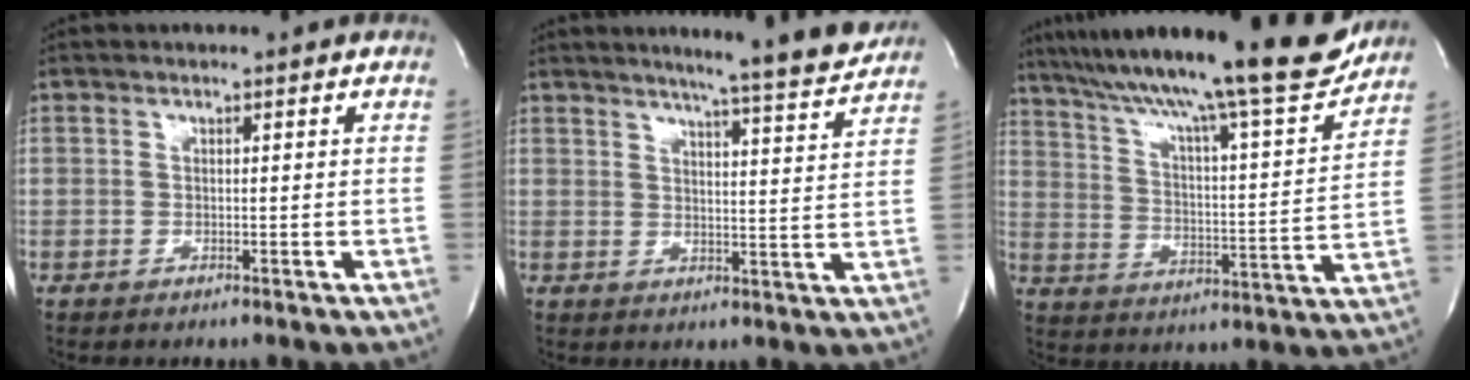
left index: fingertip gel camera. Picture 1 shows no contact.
{"total": 11.0, "force": [10.0, -1.2, 4.4], "torque": [-0.068, -0.030, 0.118]}
{"total": 24.4, "force": [20.3, 1.3, 13.4], "torque": [-0.224, -0.016, 0.297]}